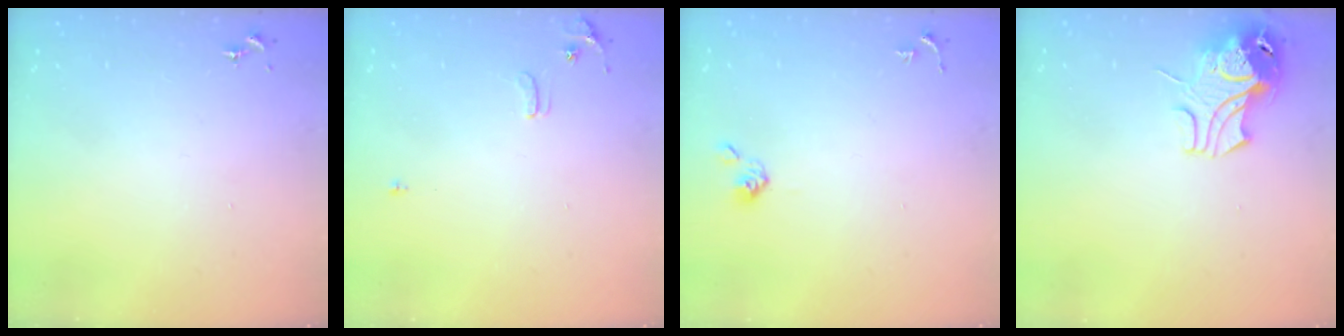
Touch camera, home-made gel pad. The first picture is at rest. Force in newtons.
{"total": 6.1, "press": 6.0, "slide": 0.9}
{"total": 4.6, "press": 4.6, "slide": 0.7}
{"total": 9.7, "press": 9.6, "slide": 1.4}